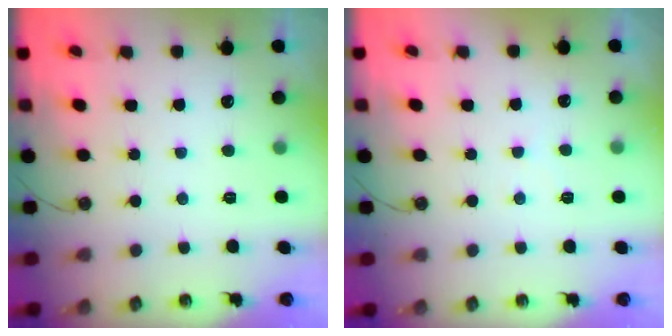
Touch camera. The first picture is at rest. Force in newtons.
{"total": 1.8, "press": 1.8, "slide": 0.4}